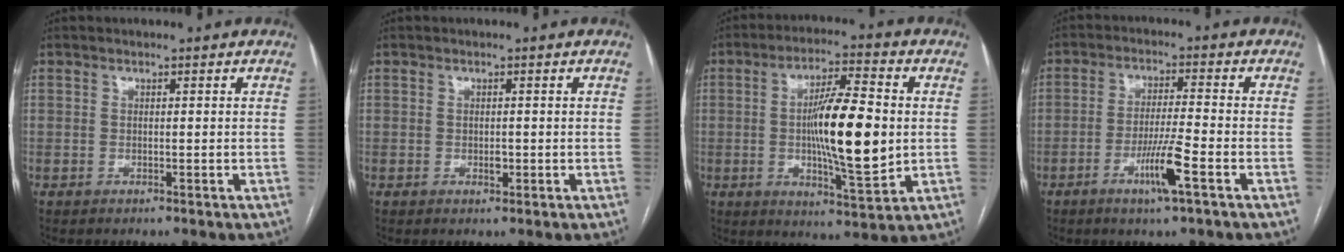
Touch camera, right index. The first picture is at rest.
{"total": 1.1, "force": [-0.2, 0.6, 0.9], "torque": [-0.017, -0.001, -0.002]}
{"total": 14.0, "force": [-0.1, 2.3, 13.8], "torque": [-0.234, -0.003, -0.003]}
{"total": 7.0, "force": [-3.3, -0.3, 6.2], "torque": [-0.118, -0.011, -0.061]}